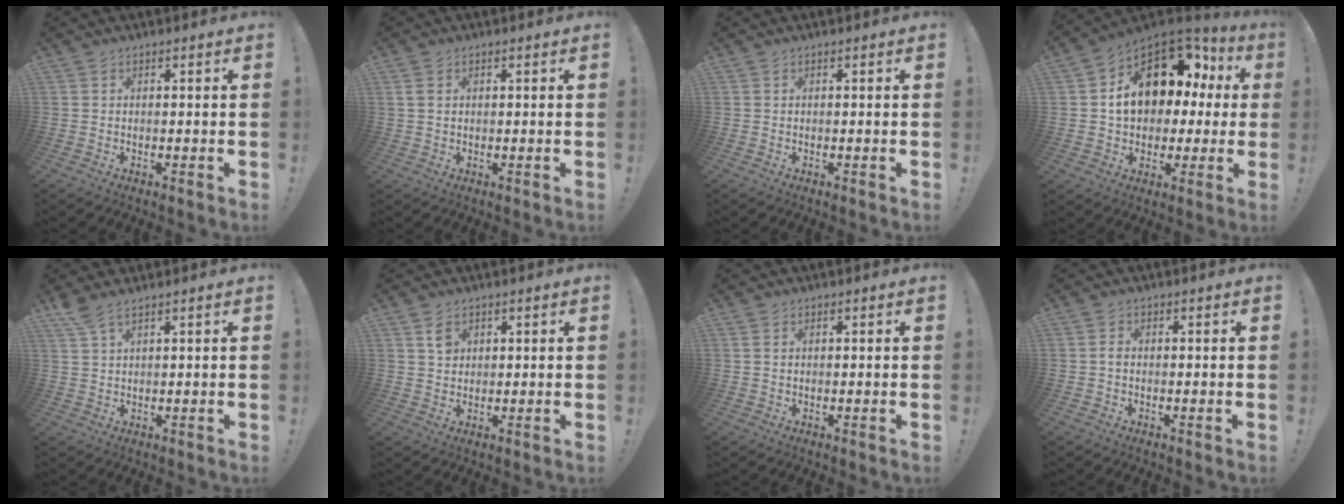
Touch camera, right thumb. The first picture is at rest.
{"total": 1.9, "force": [0.8, 1.1, 1.2], "torque": [-0.017, 0.001, 0.014]}
{"total": 0.0}
{"total": 16.6, "force": [4.9, 11.7, 10.7], "torque": [-0.163, -0.021, 0.102]}
{"total": 4.1, "force": [3.2, 0.5, 2.4], "torque": [-0.052, -0.015, 0.060]}
{"total": 3.2, "force": [1.6, 2.4, 1.3], "torque": [0.002, -0.010, 0.024]}
{"total": 0.8, "force": [0.4, 0.5, 0.5], "torque": [-0.010, 0.002, 0.008]}
{"total": 0.9, "force": [-0.6, 0.5, 0.6], "torque": [-0.015, 0.004, -0.010]}